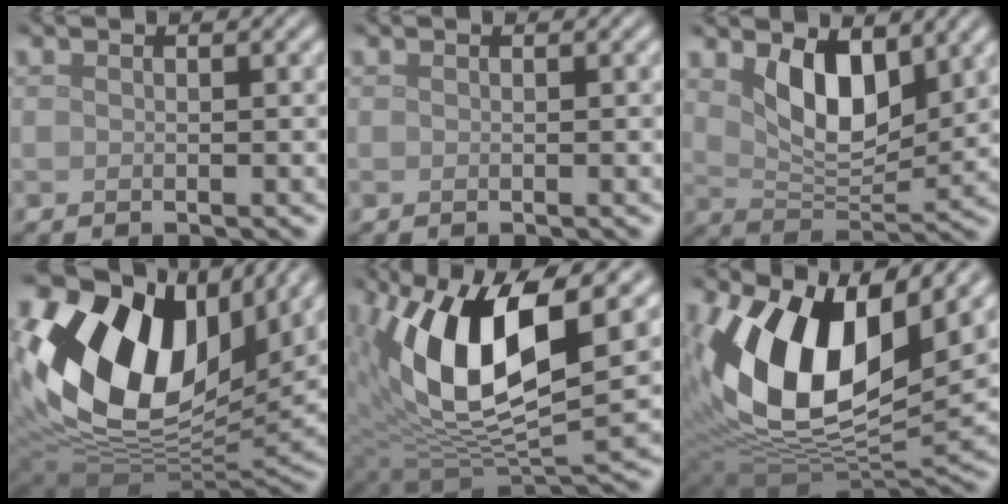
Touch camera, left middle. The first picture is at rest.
{"total": 0.0}
{"total": 5.8, "force": [2.6, 2.8, 4.4], "torque": [-0.086, -0.012, 0.047]}
{"total": 17.3, "force": [5.3, 11.5, 11.9], "torque": [-0.244, 0.005, 0.096]}
{"total": 12.7, "force": [3.5, 5.2, 11.1], "torque": [-0.215, -0.004, 0.064]}
{"total": 14.9, "force": [4.7, 8.1, 11.6], "torque": [-0.214, -0.001, 0.081]}